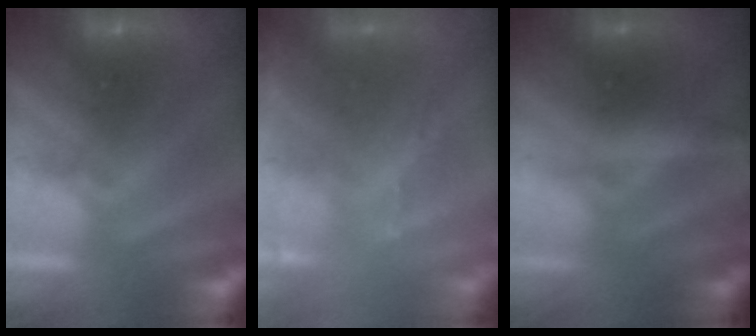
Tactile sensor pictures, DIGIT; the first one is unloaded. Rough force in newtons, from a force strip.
{"total": 2.4}
{"total": 2.7}